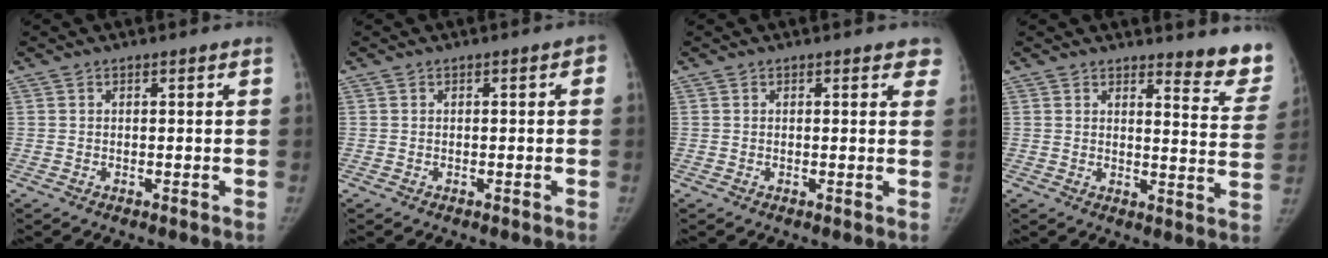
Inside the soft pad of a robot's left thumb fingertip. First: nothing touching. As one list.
[{"total": 1.0, "force": [0.0, 0.5, 0.9], "torque": [-0.003, 0.003, -0.002]}, {"total": 3.4, "force": [2.7, 1.4, 1.7], "torque": [0.008, -0.006, 0.018]}, {"total": 10.5, "force": [9.6, 2.3, 3.4], "torque": [-0.004, -0.095, 0.092]}]